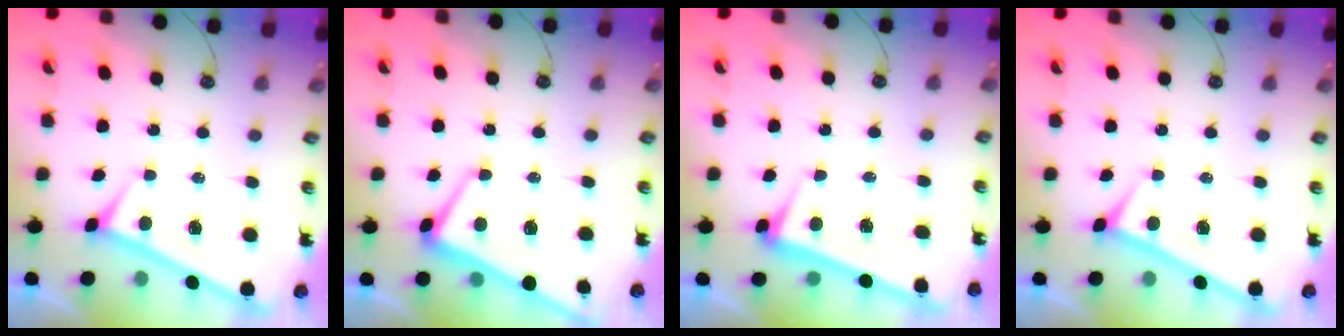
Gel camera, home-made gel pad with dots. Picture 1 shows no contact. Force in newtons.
{"total": 1.2, "press": 1.0, "slide": 0.7}
{"total": 3.2, "press": 3.0, "slide": 1.0}
{"total": 0.0}